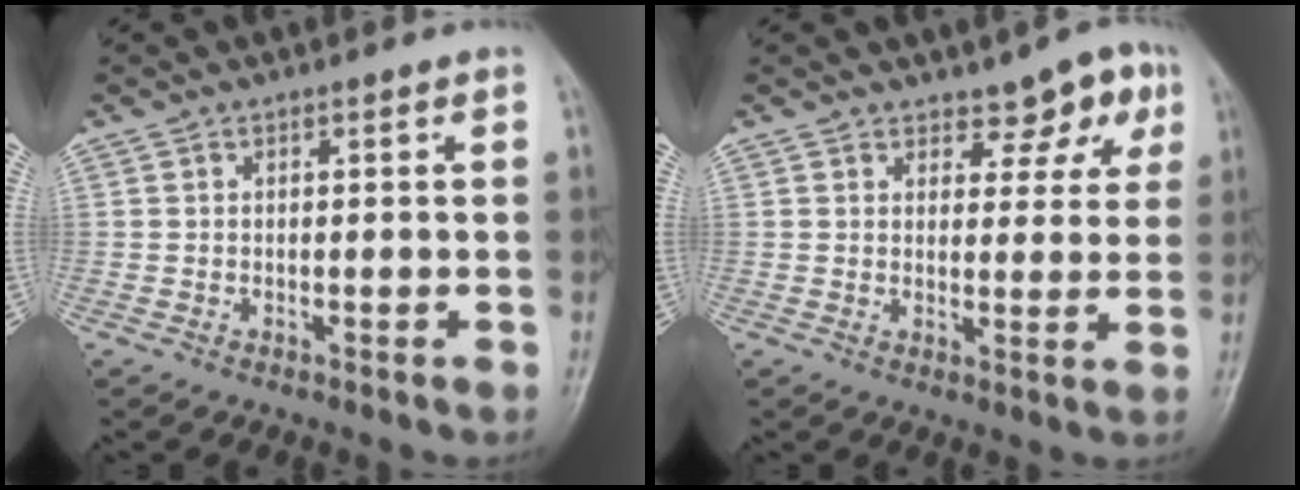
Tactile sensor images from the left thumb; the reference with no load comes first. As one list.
[{"total": 5.3, "force": [3.2, 3.0, 3.0], "torque": [-0.002, -0.014, 0.039]}]